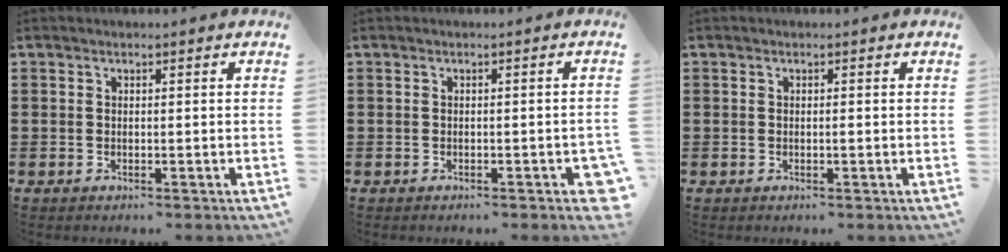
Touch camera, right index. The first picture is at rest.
{"total": 1.3, "force": [-0.8, 0.5, 0.9], "torque": [-0.017, -0.002, -0.015]}
{"total": 0.0}